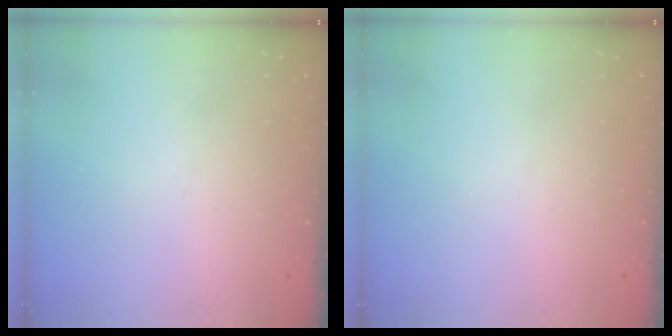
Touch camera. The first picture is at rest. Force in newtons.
{"total": 0.0}